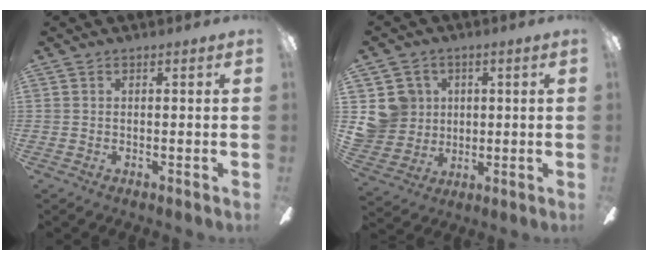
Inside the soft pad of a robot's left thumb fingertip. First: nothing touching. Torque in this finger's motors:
{"motor_torque": [0.24, 0.89, 0.38, -0.26, 0.01]}